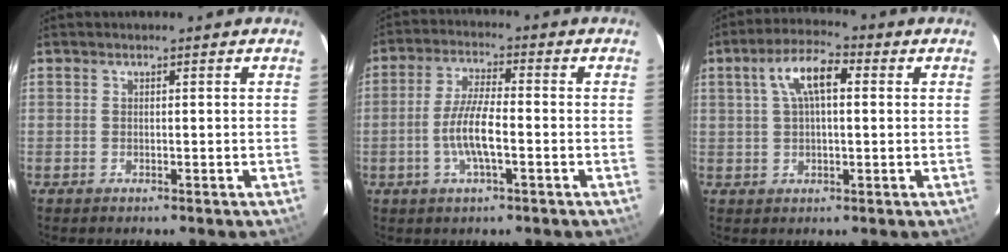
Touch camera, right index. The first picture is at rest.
{"total": 7.7, "force": [-2.2, 1.6, 7.2], "torque": [-0.146, 0.001, -0.045]}
{"total": 8.1, "force": [2.1, 3.4, 7.1], "torque": [-0.133, 0.023, 0.038]}